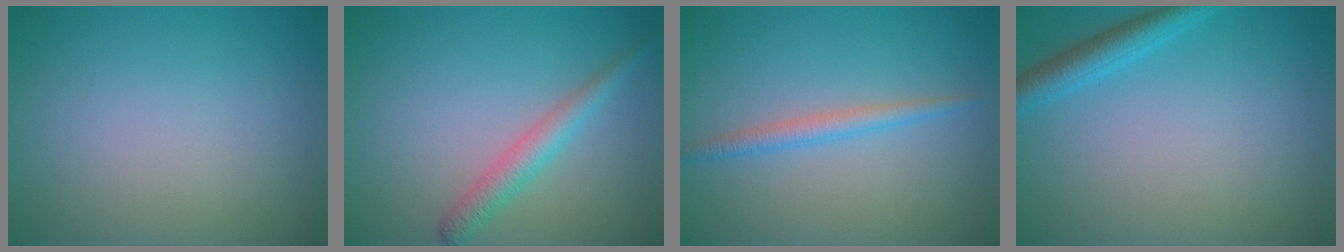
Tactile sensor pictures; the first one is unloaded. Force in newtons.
{"total": 2.5, "press": 2.5, "slide": 0.1}
{"total": 1.9, "press": 1.9, "slide": 0.0}
{"total": 2.7, "press": 2.7, "slide": 0.2}